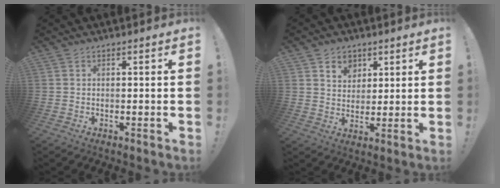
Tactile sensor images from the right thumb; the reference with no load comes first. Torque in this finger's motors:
{"motor_torque": [0.00, 0.00, 0.02, 0.08, 0.00]}